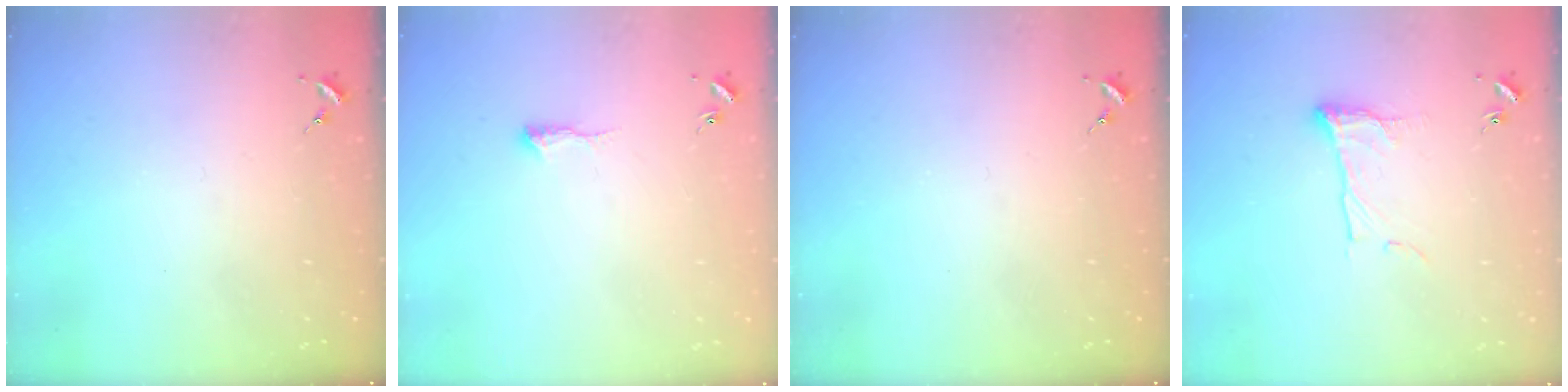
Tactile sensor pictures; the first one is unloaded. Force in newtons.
{"total": 7.1, "press": 7.0, "slide": 0.7}
{"total": 0.0}
{"total": 9.1, "press": 9.1, "slide": 0.3}